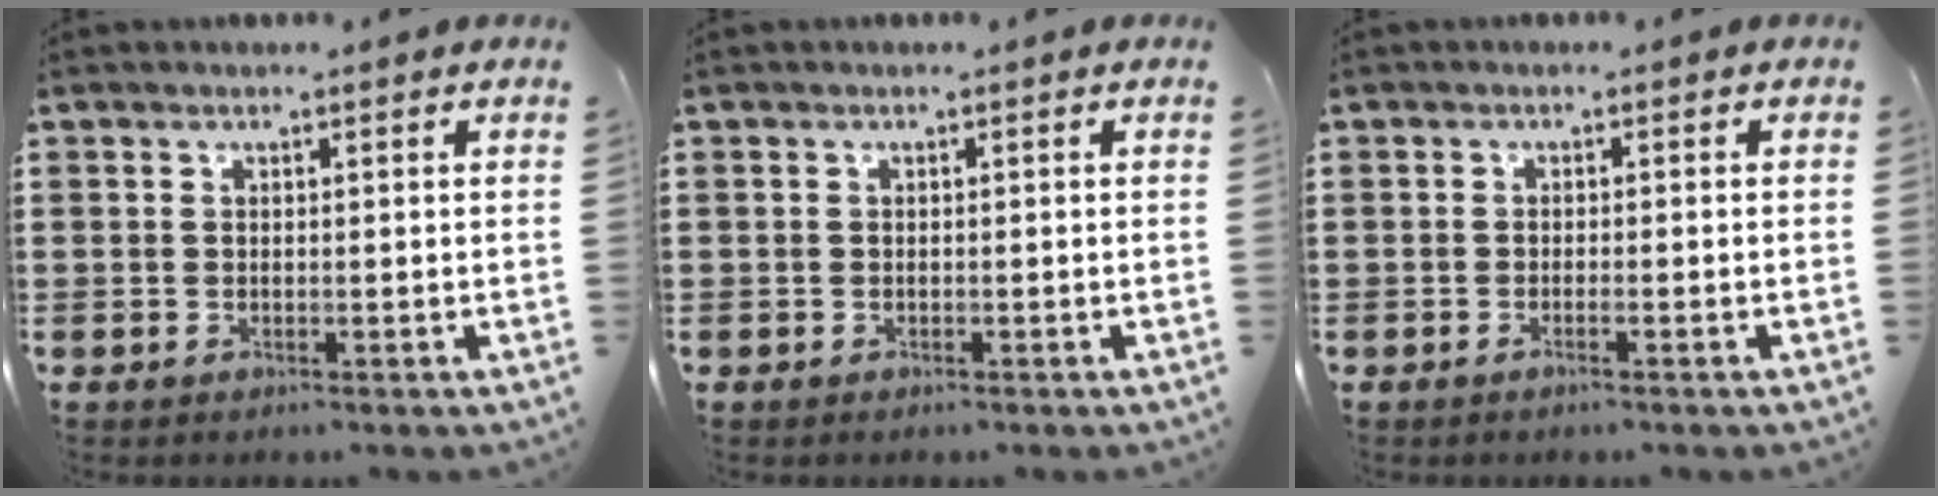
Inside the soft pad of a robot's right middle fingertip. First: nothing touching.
{"total": 0.0}
{"total": 1.0, "force": [-0.6, -0.1, 0.7], "torque": [-0.013, -0.003, -0.012]}